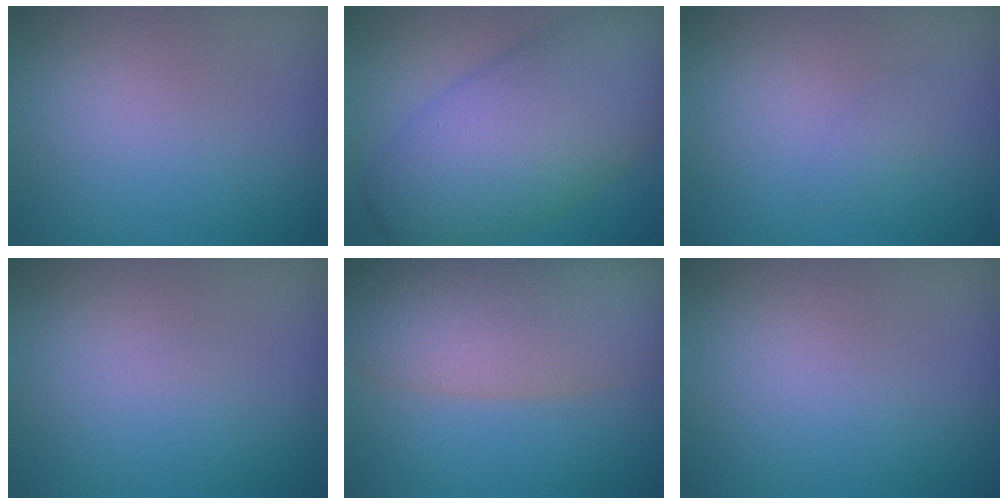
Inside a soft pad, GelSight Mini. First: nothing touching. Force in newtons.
{"total": 10.1, "press": 10.1, "slide": 0.5}
{"total": 0.8, "press": 0.8, "slide": 0.0}
{"total": 0.0}
{"total": 8.7, "press": 8.7, "slide": 0.5}
{"total": 0.0}